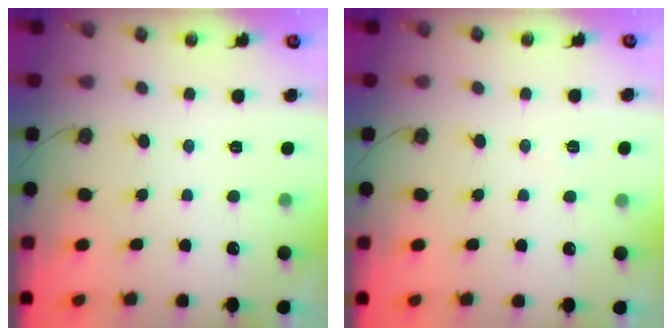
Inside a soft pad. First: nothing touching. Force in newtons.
{"total": 5.2, "press": 2.9, "slide": 4.2}